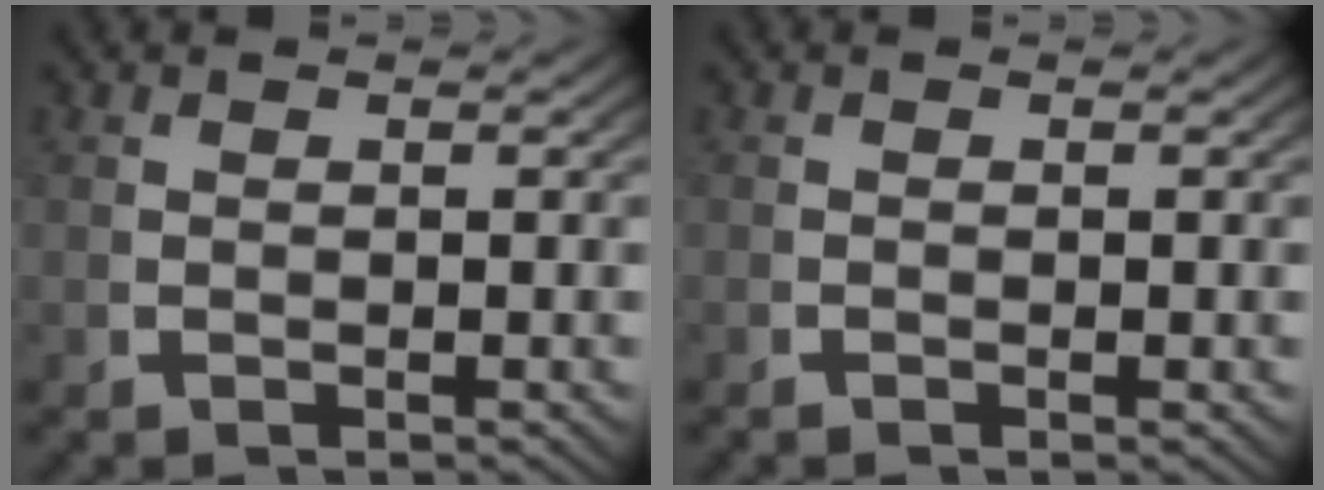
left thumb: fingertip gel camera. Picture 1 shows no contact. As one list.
[{"total": 0.0}]